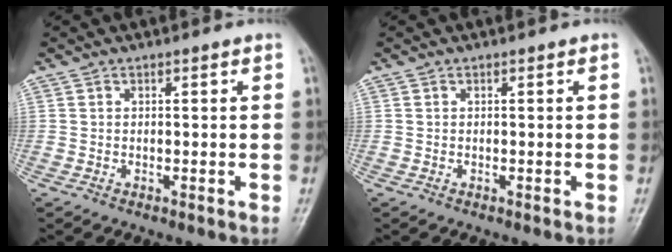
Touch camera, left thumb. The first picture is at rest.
{"total": 0.0}